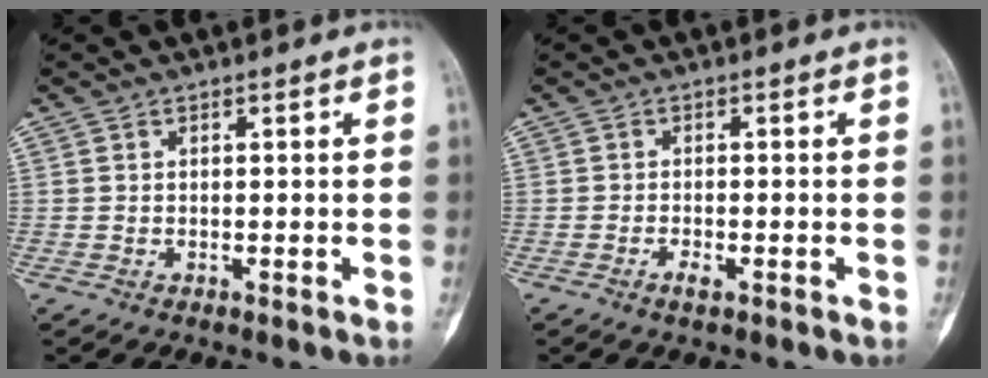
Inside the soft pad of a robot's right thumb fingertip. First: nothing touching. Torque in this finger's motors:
{"motor_torque": [-0.09, -0.14, 0.22, 0.12, 0.04]}